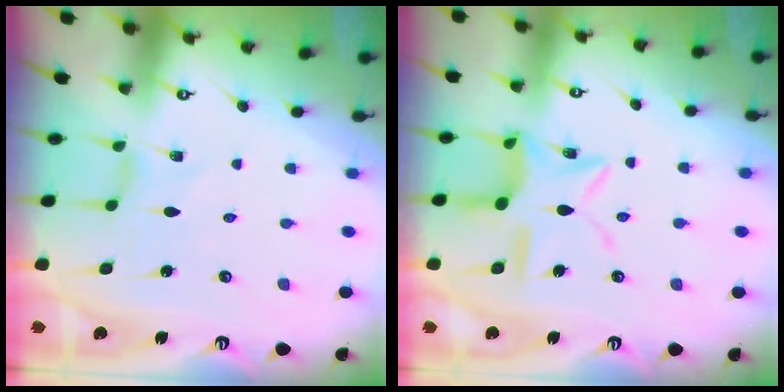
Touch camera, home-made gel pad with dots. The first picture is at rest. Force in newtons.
{"total": 13.2, "press": 13.1, "slide": 1.1}